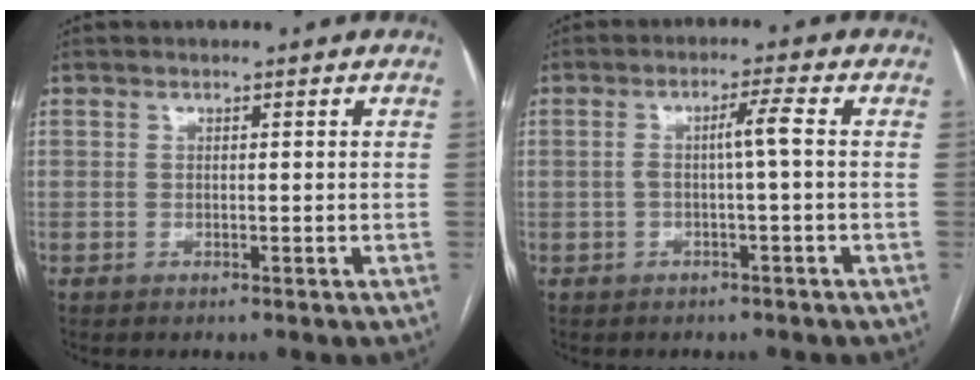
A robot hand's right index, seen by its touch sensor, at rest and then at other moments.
{"total": 3.2, "force": [-0.2, -0.4, 3.2], "torque": [-0.056, 0.012, 0.000]}